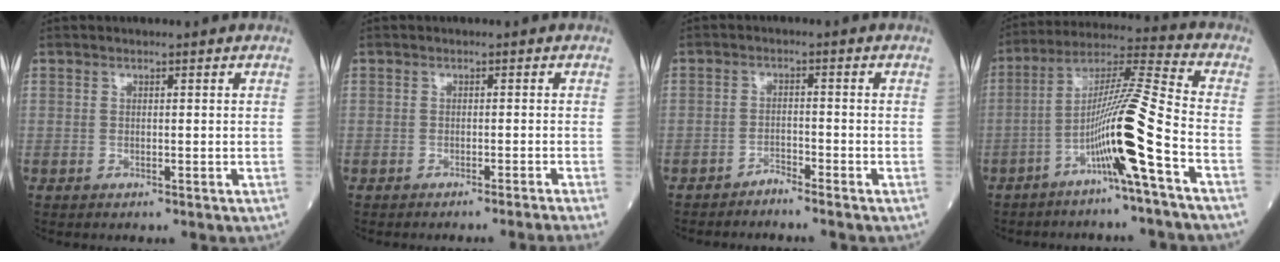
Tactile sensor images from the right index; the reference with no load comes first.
{"total": 4.1, "force": [-3.5, -1.7, 1.5], "torque": [-0.006, 0.002, -0.044]}
{"total": 1.9, "force": [-1.9, -0.2, 0.4], "torque": [-0.005, -0.002, -0.036]}
{"total": 12.2, "force": [-5.0, -1.7, 10.9], "torque": [-0.202, 0.010, -0.098]}